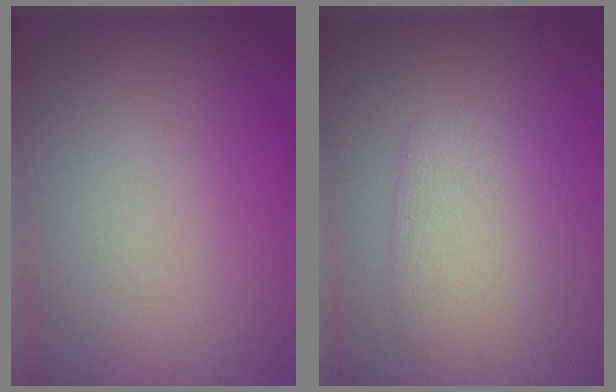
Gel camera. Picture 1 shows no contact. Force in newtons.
{"total": 3.6, "press": 3.6, "slide": 0.2}